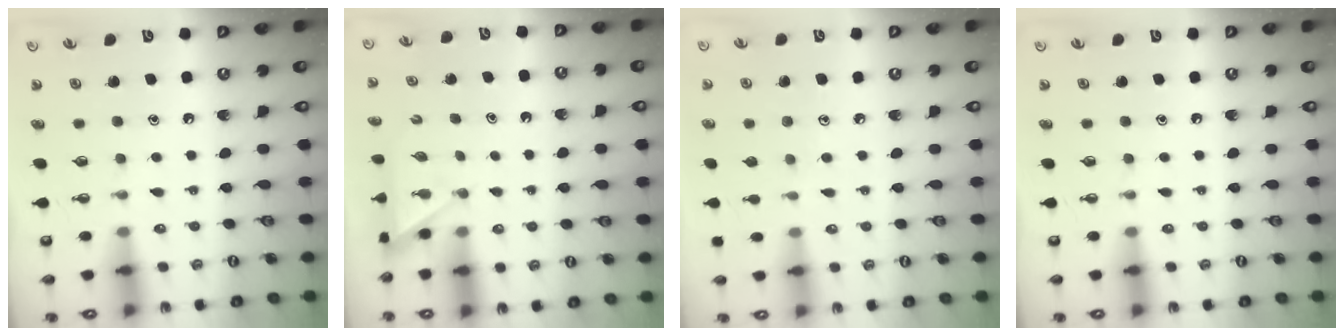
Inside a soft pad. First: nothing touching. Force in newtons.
{"total": 2.2, "press": 2.2, "slide": 0.2}
{"total": 5.0, "press": 5.0, "slide": 0.4}
{"total": 0.0}